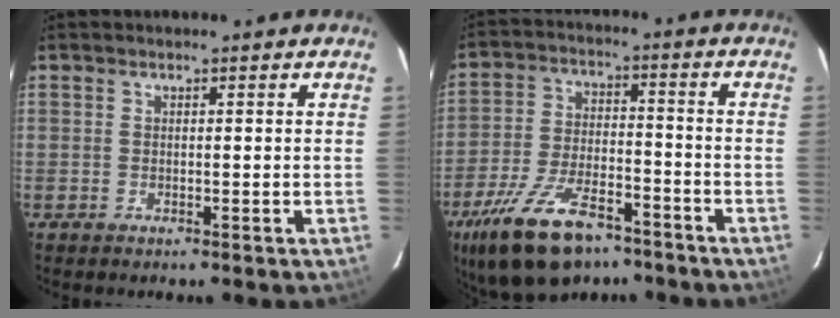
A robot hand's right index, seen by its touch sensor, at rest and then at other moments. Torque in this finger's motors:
{"motor_torque": [1.72, -0.42, 0.74, 0.17]}